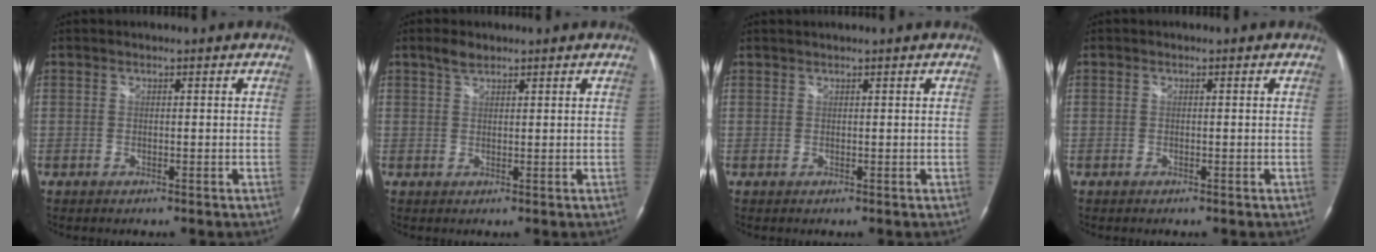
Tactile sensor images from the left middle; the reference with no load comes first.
{"total": 2.4, "force": [1.8, 0.7, 1.4], "torque": [-0.034, 0.006, 0.037]}
{"total": 1.4, "force": [1.2, -0.4, 0.6], "torque": [-0.007, 0.017, 0.024]}
{"total": 0.0}